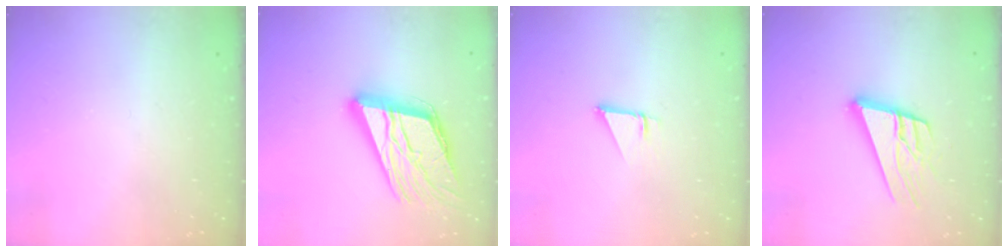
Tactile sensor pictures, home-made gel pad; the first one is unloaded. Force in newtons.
{"total": 19.6, "press": 19.5, "slide": 1.9}
{"total": 1.0, "press": 1.0, "slide": 0.1}
{"total": 14.1, "press": 13.9, "slide": 2.4}